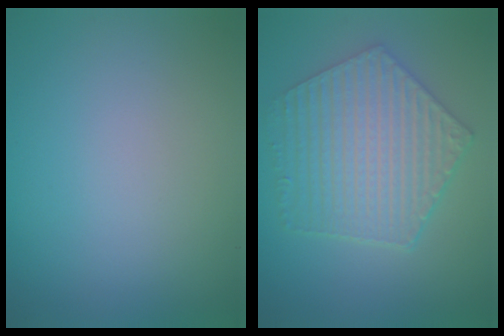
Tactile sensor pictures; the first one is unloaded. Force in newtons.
{"total": 6.1, "press": 4.9, "slide": 3.6}